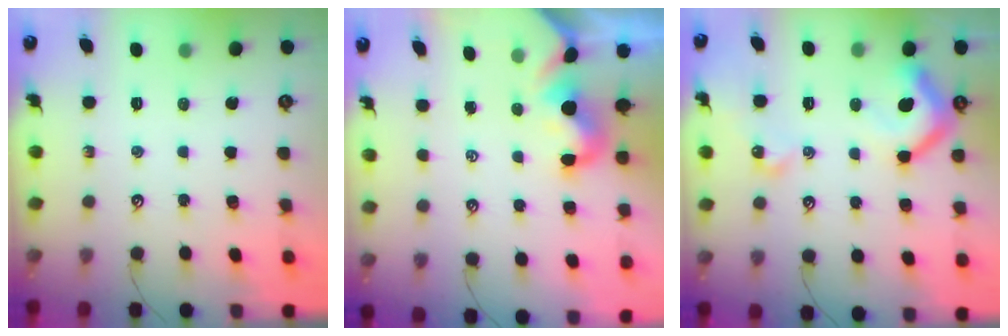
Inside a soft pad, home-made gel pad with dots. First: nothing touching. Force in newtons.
{"total": 1.4, "press": 1.3, "slide": 0.5}
{"total": 11.4, "press": 11.4, "slide": 0.8}